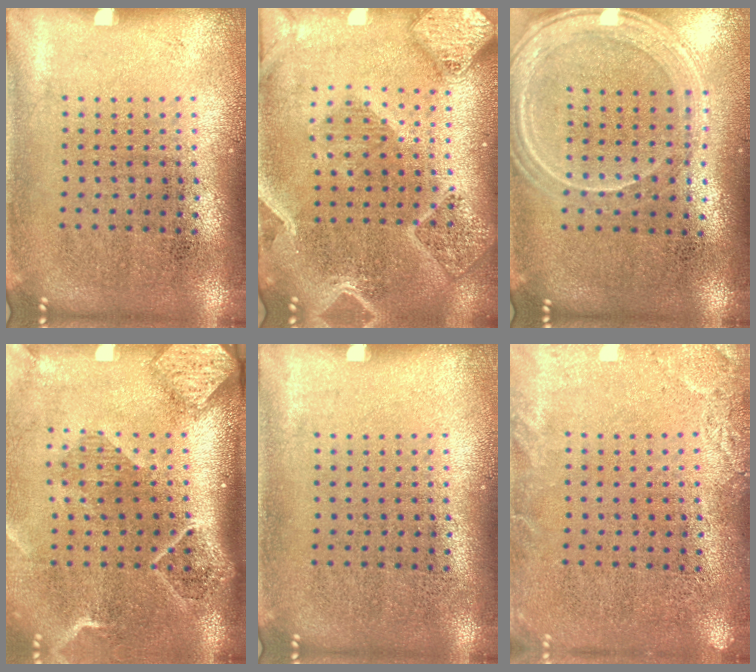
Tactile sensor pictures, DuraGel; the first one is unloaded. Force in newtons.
{"total": 2.8, "press": 2.4, "slide": 1.4}
{"total": 1.3, "press": 1.3, "slide": 0.1}
{"total": 2.6, "press": 2.0, "slide": 1.6}
{"total": 0.0}
{"total": 2.2, "press": 2.2, "slide": 0.3}